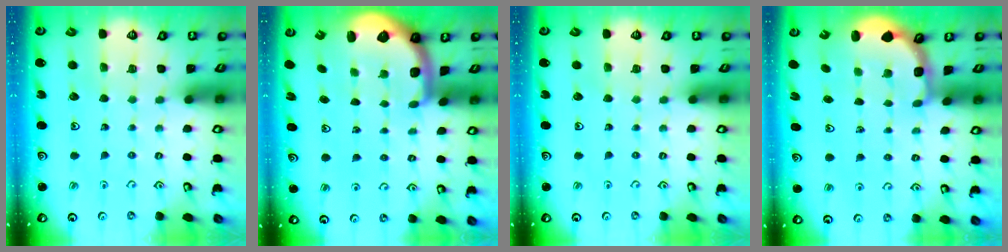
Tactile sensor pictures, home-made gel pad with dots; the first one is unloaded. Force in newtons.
{"total": 1.7, "press": 1.7, "slide": 0.4}
{"total": 0.0}
{"total": 3.0, "press": 2.0, "slide": 2.2}